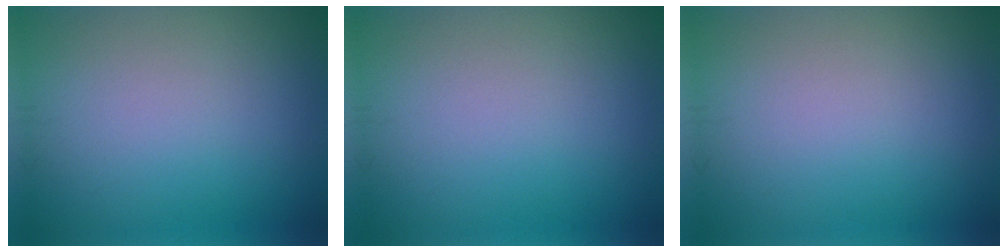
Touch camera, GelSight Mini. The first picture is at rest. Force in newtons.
{"total": 0.0}
{"total": 0.0}